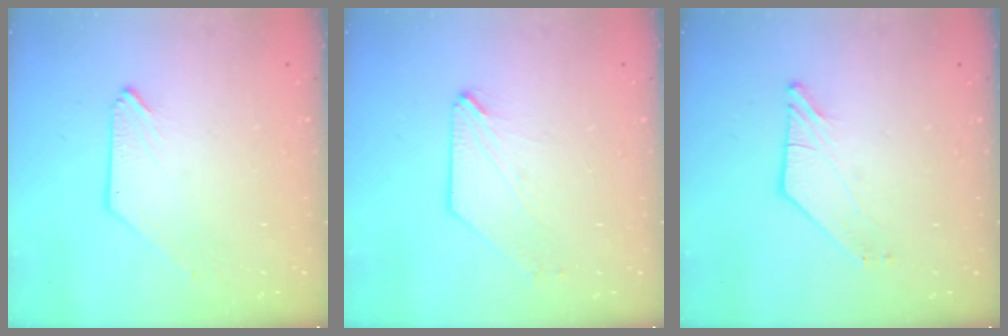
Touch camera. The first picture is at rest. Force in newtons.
{"total": 0.7, "press": 0.7, "slide": 0.1}
{"total": 3.4, "press": 3.4, "slide": 0.3}